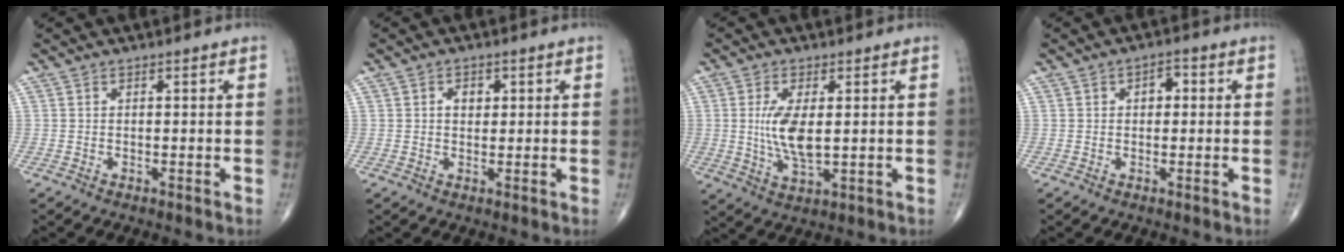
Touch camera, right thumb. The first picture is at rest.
{"total": 2.5, "force": [0.7, 1.9, 1.6], "torque": [-0.013, 0.000, 0.008]}
{"total": 8.1, "force": [0.7, 3.3, 7.3], "torque": [-0.148, -0.016, 0.019]}
{"total": 2.9, "force": [0.5, 2.0, 2.1], "torque": [-0.016, 0.009, 0.002]}